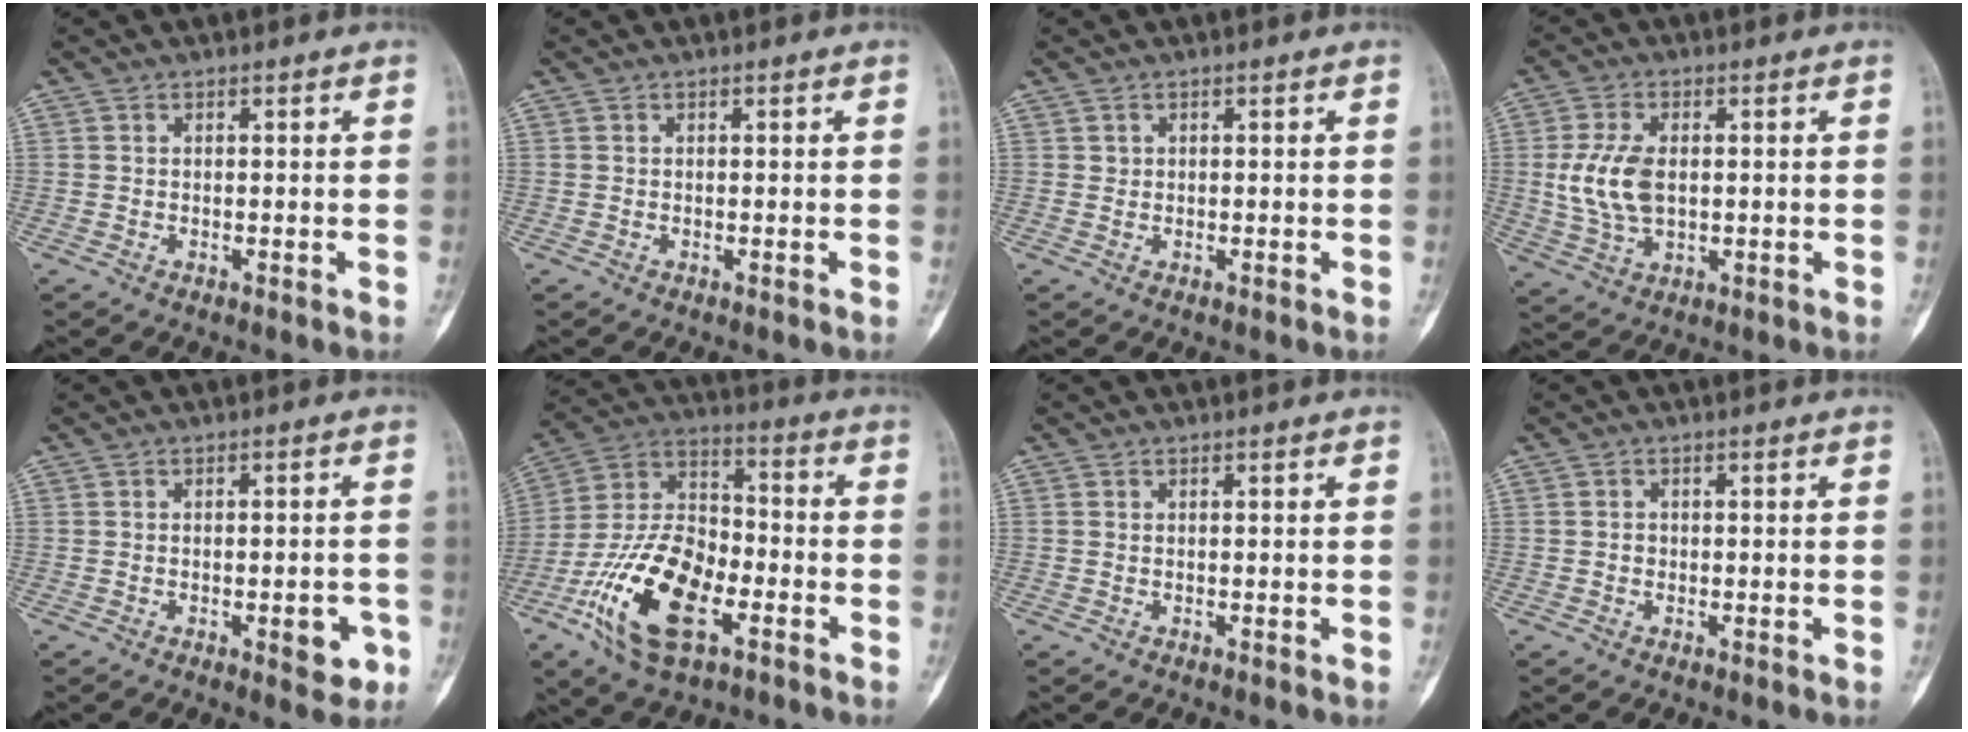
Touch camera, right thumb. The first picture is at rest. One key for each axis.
{"total": 0.0}
{"total": 0.6, "fx": 0.3, "fy": 0.6, "fz": 0.1, "tx": 0.007, "ty": 0.002, "tz": 0.004}
{"total": 9.4, "fx": 0.6, "fy": 5.5, "fz": 7.6, "tx": -0.158, "ty": -0.003, "tz": 0.019}
{"total": 5.3, "fx": -2.0, "fy": 2.2, "fz": 4.3, "tx": -0.039, "ty": 0.009, "tz": -0.020}
{"total": 20.0, "fx": -8.0, "fy": 10.2, "fz": 15.2, "tx": -0.285, "ty": 0.041, "tz": -0.146}
{"total": 0.0}
{"total": 0.8, "fx": -0.2, "fy": 0.8, "fz": 0.3, "tx": 0.005, "ty": 0.004, "tz": -0.003}